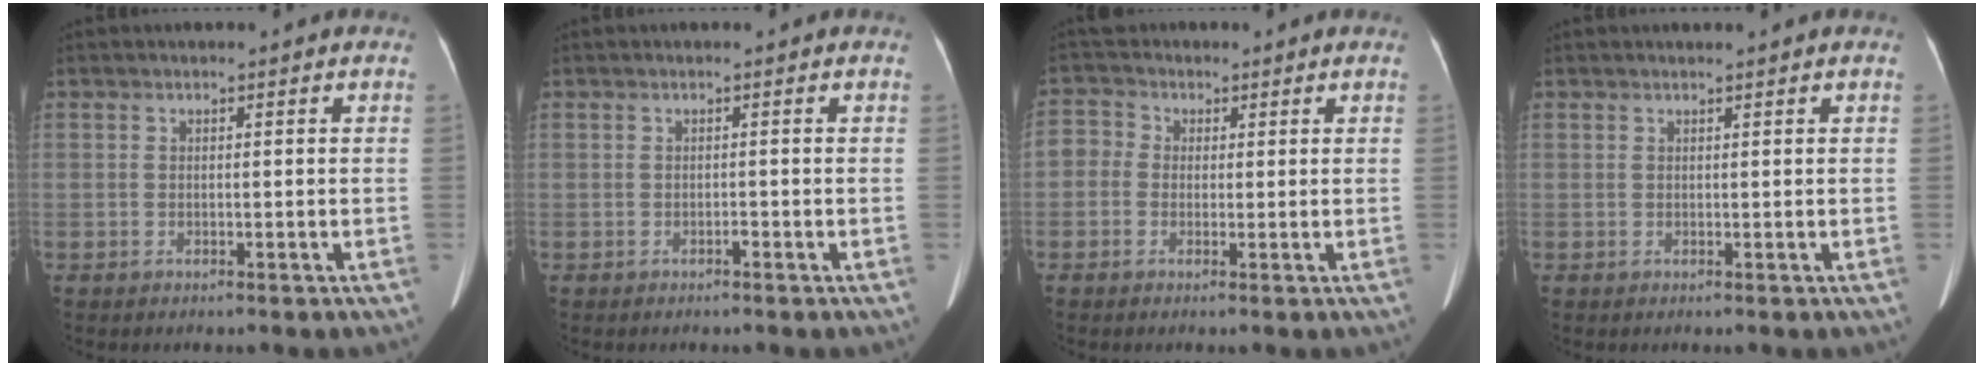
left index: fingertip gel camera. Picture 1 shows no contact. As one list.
[{"total": 0.6, "force": [-0.5, 0.0, 0.1], "torque": [-0.005, -0.005, -0.009]}, {"total": 5.8, "force": [0.5, 5.6, 1.4], "torque": [-0.045, 0.027, 0.006]}, {"total": 0.6, "force": [0.6, -0.1, 0.2], "torque": [-0.008, 0.004, 0.014]}]